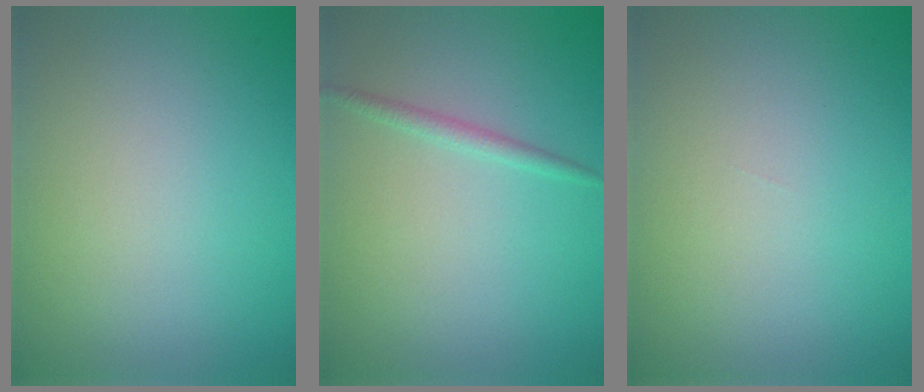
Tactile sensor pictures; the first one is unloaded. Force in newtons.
{"total": 1.2, "press": 1.2, "slide": 0.1}
{"total": 0.0}